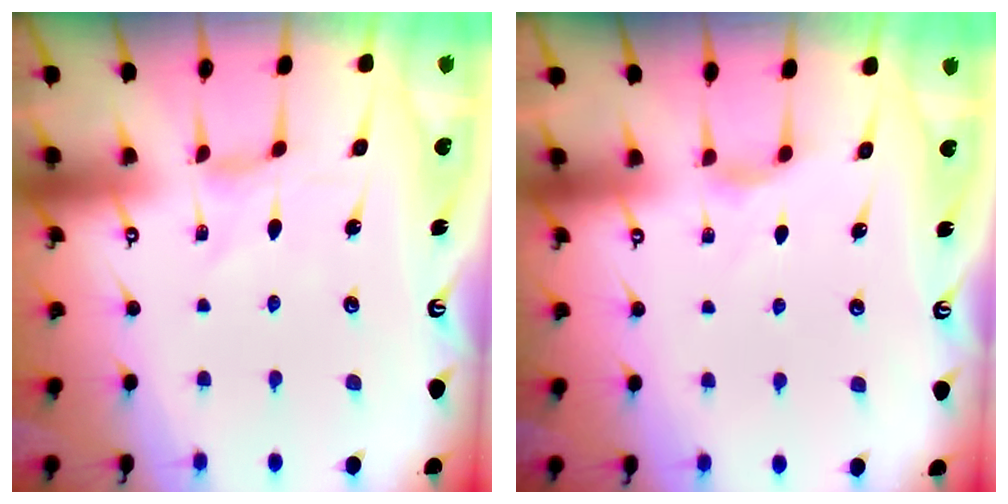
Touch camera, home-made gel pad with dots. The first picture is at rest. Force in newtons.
{"total": 2.7, "press": 2.7, "slide": 0.4}